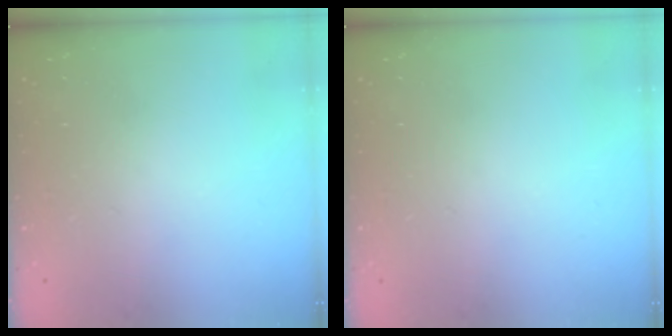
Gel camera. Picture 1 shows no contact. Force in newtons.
{"total": 0.0}